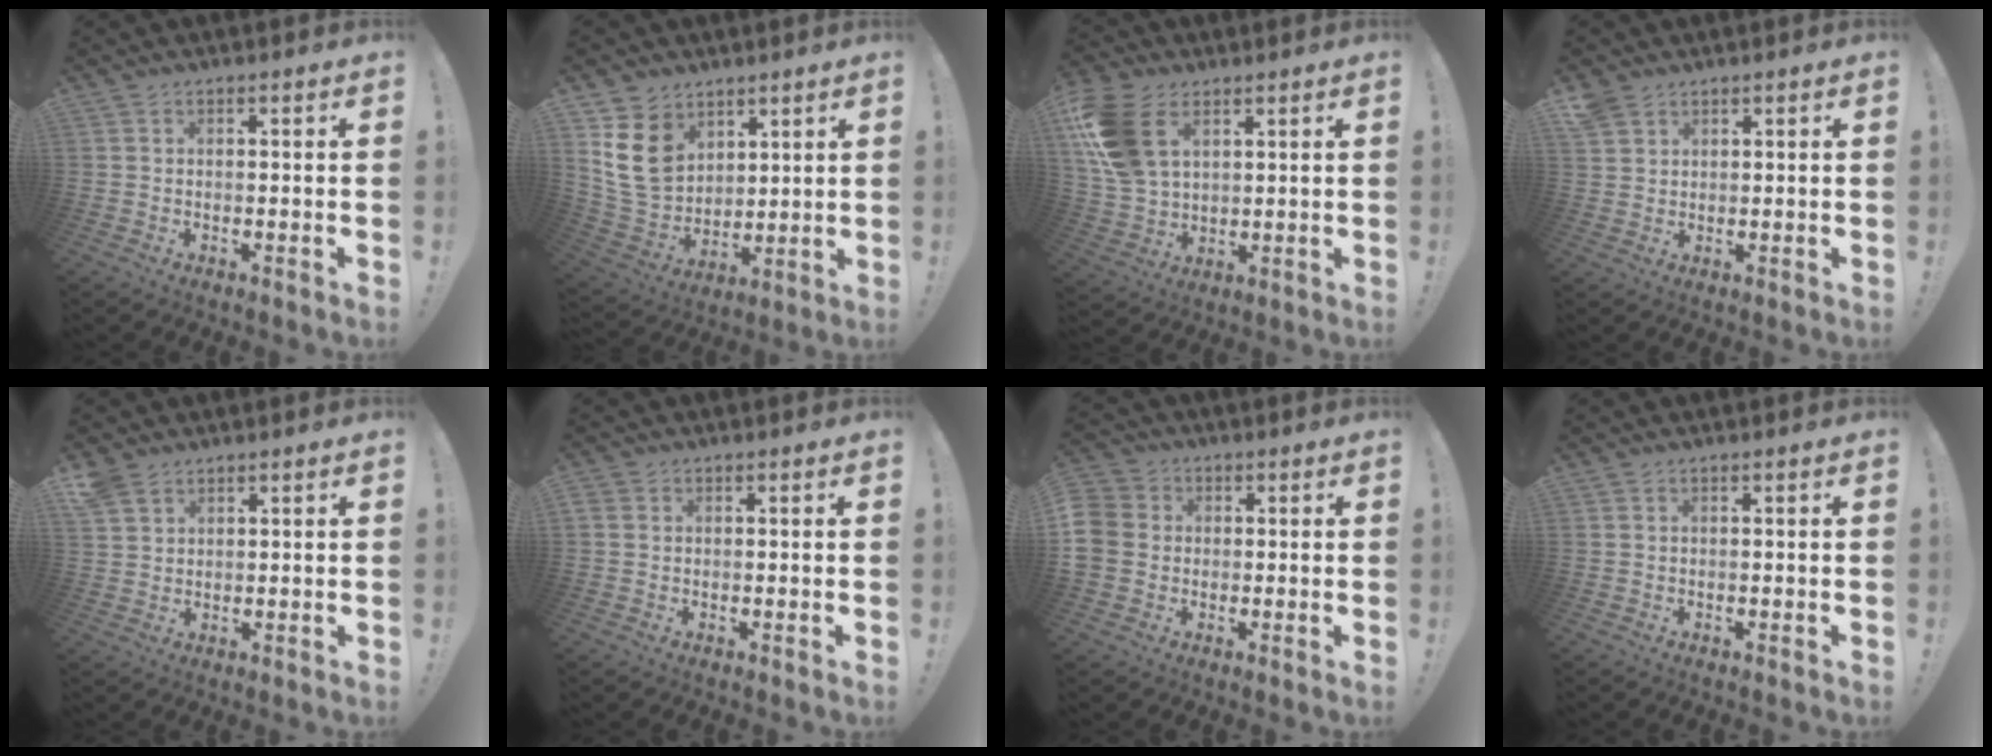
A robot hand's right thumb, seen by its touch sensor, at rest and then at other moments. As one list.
[{"total": 14.0, "force": [6.9, 10.7, 5.9], "torque": [-0.106, -0.040, 0.139]}, {"total": 16.1, "force": [6.5, 10.3, 10.6], "torque": [-0.225, -0.018, 0.126]}, {"total": 3.7, "force": [2.9, 2.0, 1.3], "torque": [-0.032, -0.010, 0.058]}, {"total": 4.3, "force": [3.1, 2.4, 1.7], "torque": [-0.041, -0.010, 0.063]}, {"total": 1.6, "force": [0.5, 1.4, 0.7], "torque": [-0.019, 0.006, 0.010]}, {"total": 7.7, "force": [-0.4, 6.9, 3.4], "torque": [-0.078, 0.011, -0.006]}, {"total": 0.0}]